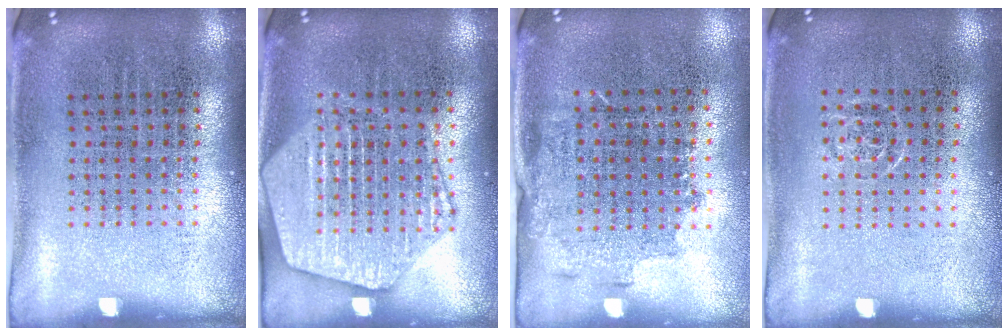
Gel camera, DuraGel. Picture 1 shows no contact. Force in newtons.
{"total": 2.2, "press": 2.2, "slide": 0.2}
{"total": 1.5, "press": 1.2, "slide": 1.0}
{"total": 0.5, "press": 0.5, "slide": 0.2}